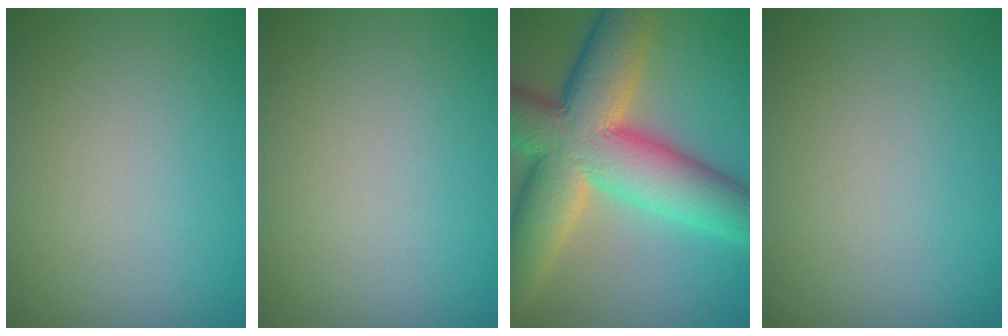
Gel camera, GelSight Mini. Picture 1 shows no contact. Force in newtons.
{"total": 0.0}
{"total": 14.4, "press": 14.3, "slide": 1.2}
{"total": 0.0}